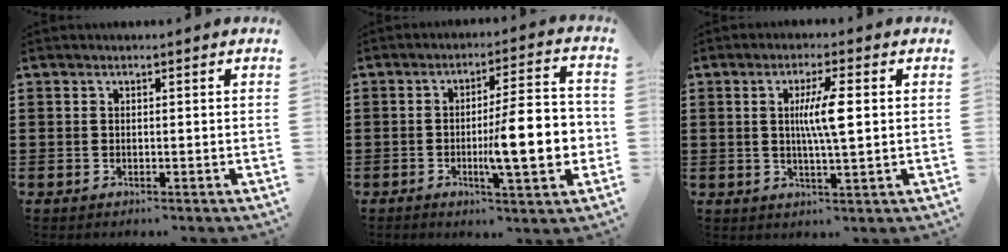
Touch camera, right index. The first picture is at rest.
{"total": 12.5, "force": [-2.1, 2.7, 12.1], "torque": [-0.173, -0.011, -0.041]}
{"total": 5.9, "force": [0.8, 0.7, 5.8], "torque": [-0.107, -0.001, 0.009]}